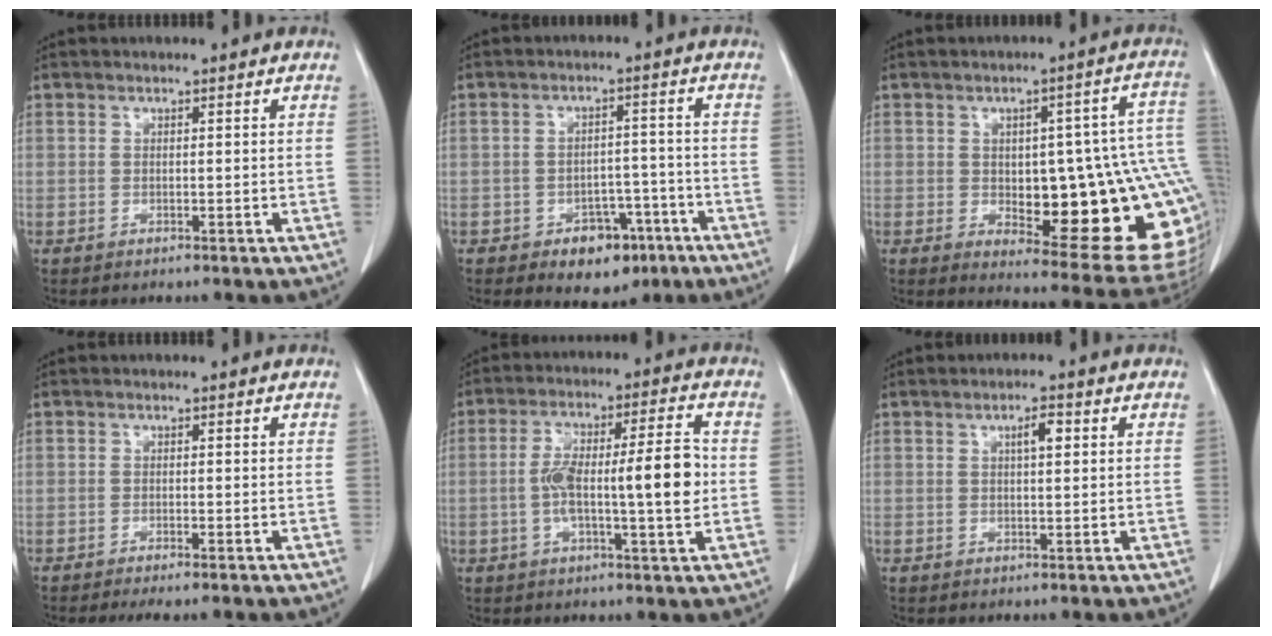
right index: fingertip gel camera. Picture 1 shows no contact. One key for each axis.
{"total": 7.1, "fx": -4.2, "fy": 4.2, "fz": 3.9, "tx": -0.046, "ty": 0.014, "tz": -0.054}
{"total": 23.2, "fx": -2.8, "fy": 6.9, "fz": 22.0, "tx": -0.192, "ty": 0.021, "tz": -0.011}
{"total": 3.1, "fx": -2.5, "fy": 0.0, "fz": 1.8, "tx": -0.025, "ty": -0.007, "tz": -0.037}
{"total": 12.7, "fx": -0.8, "fy": 2.0, "fz": 12.6, "tx": -0.210, "ty": 0.021, "tz": -0.014}
{"total": 2.5, "fx": 0.9, "fy": 0.5, "fz": 2.3, "tx": -0.040, "ty": 0.002, "tz": 0.014}